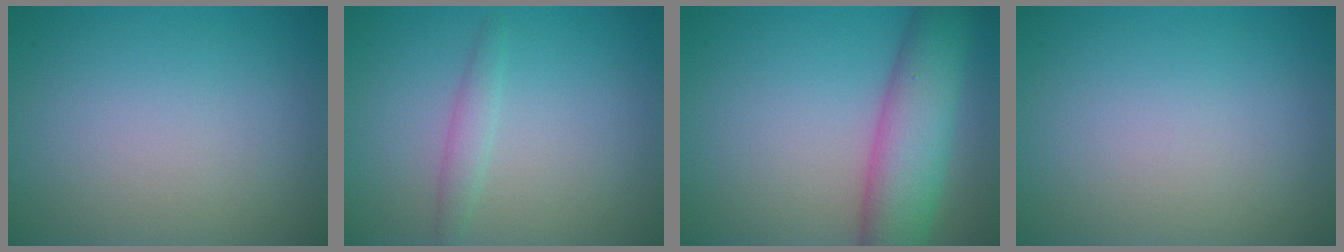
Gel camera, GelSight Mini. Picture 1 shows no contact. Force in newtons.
{"total": 1.5, "press": 1.5, "slide": 0.0}
{"total": 7.5, "press": 7.5, "slide": 0.3}
{"total": 0.0}